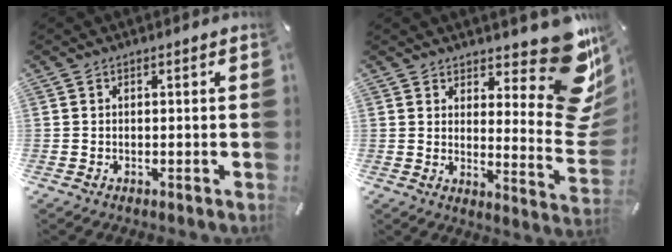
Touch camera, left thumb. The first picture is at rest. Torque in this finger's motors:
{"motor_torque": [1.18, -0.43, 0.58, -0.19, 0.08]}